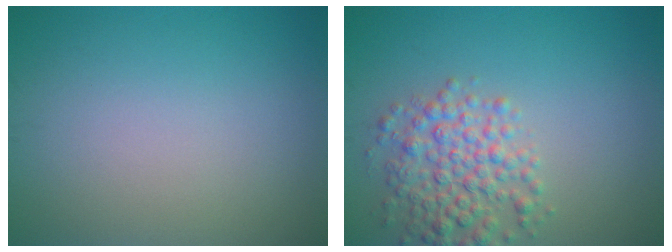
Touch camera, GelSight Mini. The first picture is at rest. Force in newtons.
{"total": 4.7, "press": 4.7, "slide": 0.1}